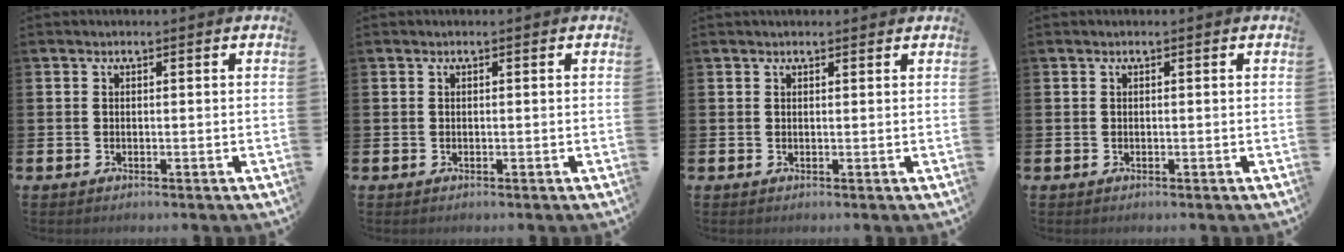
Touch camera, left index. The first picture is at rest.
{"total": 0.0}
{"total": 0.6, "force": [0.5, 0.2, 0.2], "torque": [0.006, -0.001, 0.008]}
{"total": 0.0}